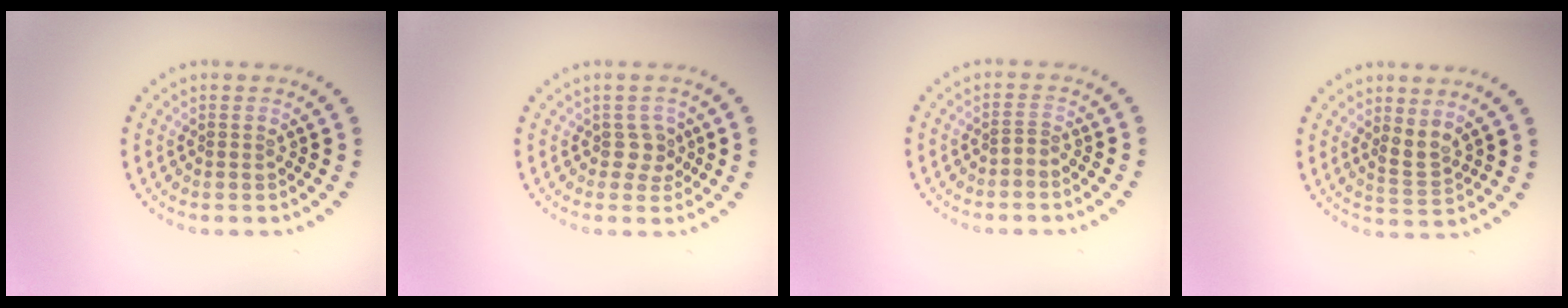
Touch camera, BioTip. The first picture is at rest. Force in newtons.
{"total": 1.6, "press": 1.4, "slide": 0.9}
{"total": 0.6, "press": 0.1, "slide": 0.6}
{"total": 1.9, "press": 1.4, "slide": 1.3}